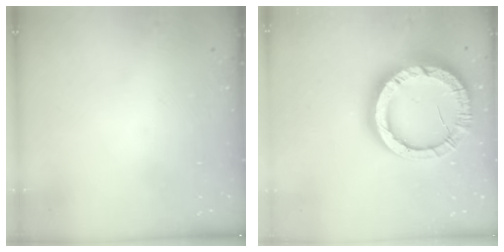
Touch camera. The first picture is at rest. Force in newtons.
{"total": 21.5, "press": 21.5, "slide": 1.8}